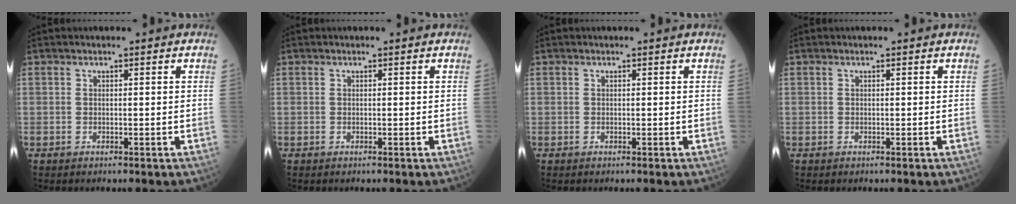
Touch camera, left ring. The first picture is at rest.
{"total": 0.0}
{"total": 0.0}
{"total": 0.0}